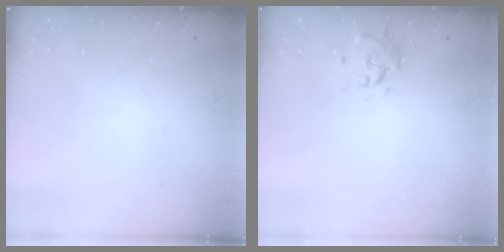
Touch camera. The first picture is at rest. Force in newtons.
{"total": 0.9, "press": 0.9, "slide": 0.2}